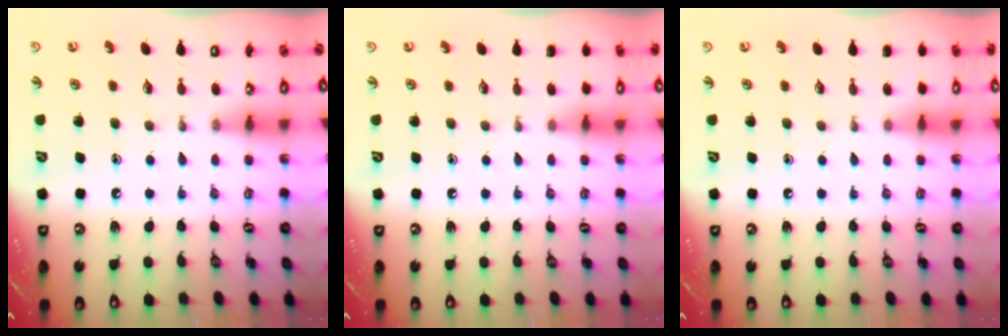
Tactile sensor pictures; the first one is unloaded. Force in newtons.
{"total": 0.0}
{"total": 0.0}